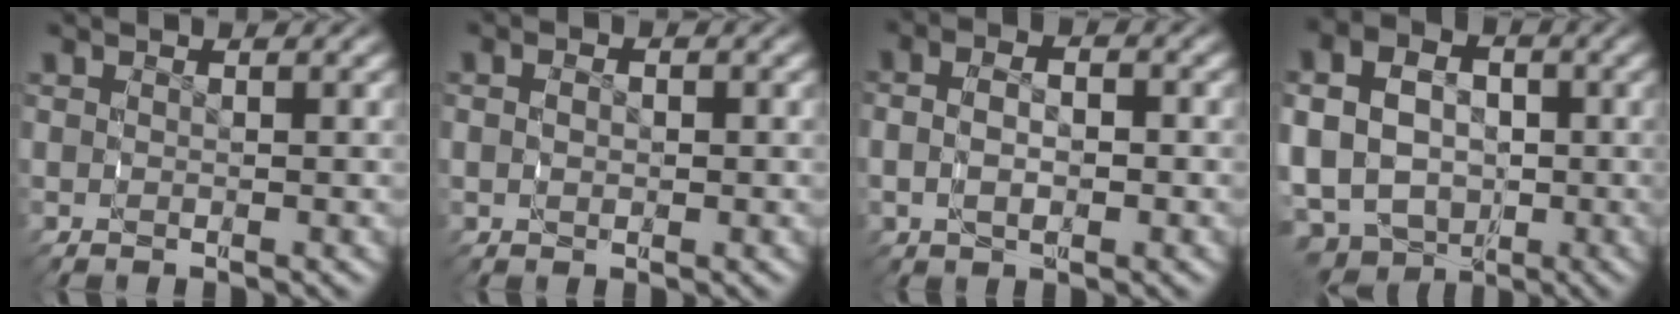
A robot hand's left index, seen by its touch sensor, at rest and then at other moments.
{"total": 1.4, "force": [0.1, 1.1, 0.9], "torque": [-0.023, -0.001, 0.002]}
{"total": 3.5, "force": [-0.2, 2.5, 2.5], "torque": [-0.056, -0.001, -0.003]}
{"total": 12.0, "force": [-3.1, 10.7, 4.5], "torque": [-0.113, -0.057, -0.042]}